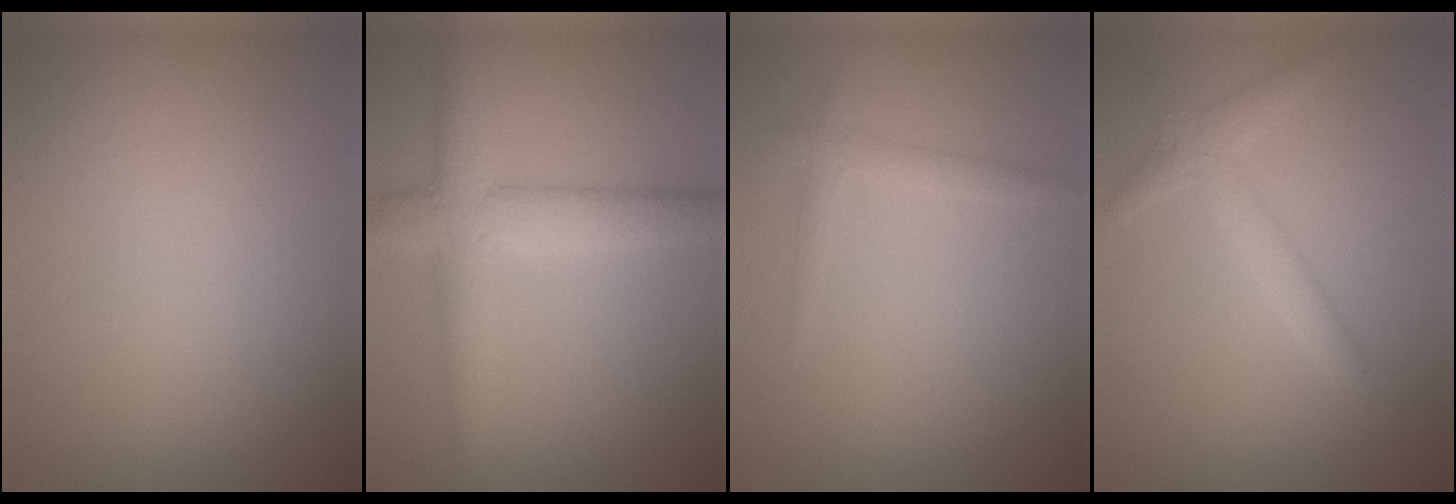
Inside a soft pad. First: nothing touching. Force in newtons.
{"total": 5.4, "press": 5.4, "slide": 0.1}
{"total": 1.3, "press": 1.3, "slide": 0.0}
{"total": 2.6, "press": 2.6, "slide": 0.1}